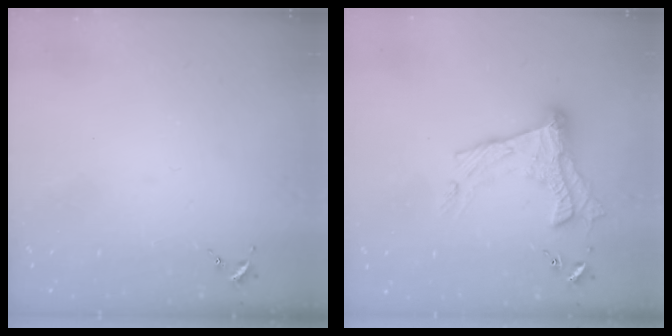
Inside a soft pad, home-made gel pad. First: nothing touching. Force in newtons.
{"total": 17.8, "press": 17.8, "slide": 1.0}